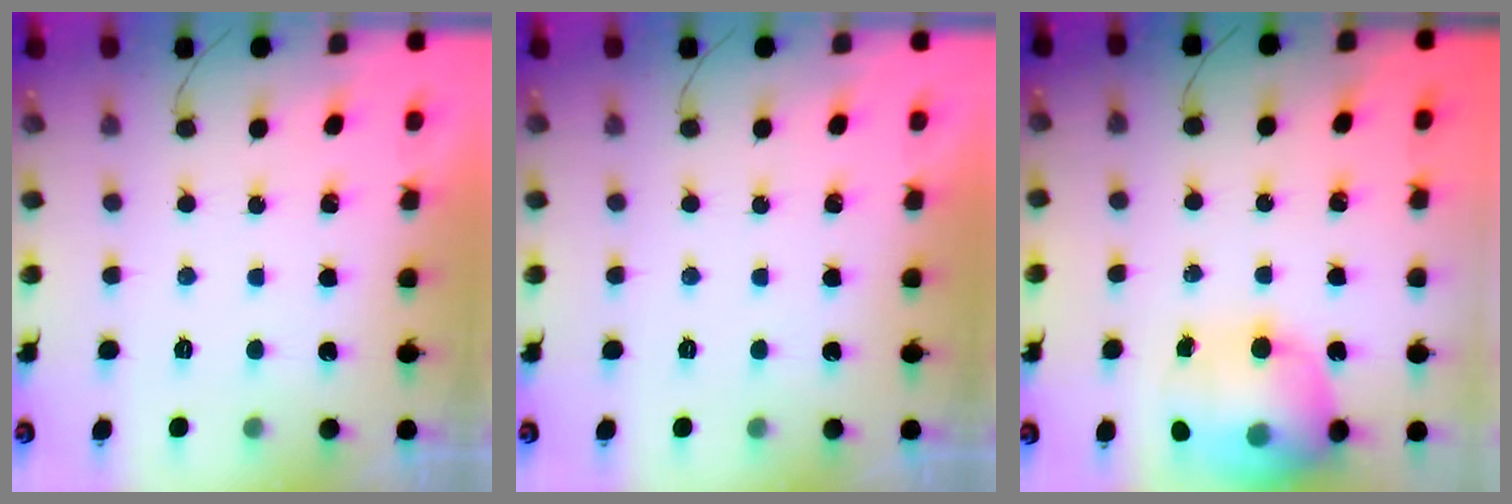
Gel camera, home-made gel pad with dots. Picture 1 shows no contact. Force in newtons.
{"total": 0.0}
{"total": 19.5, "press": 19.3, "slide": 2.8}